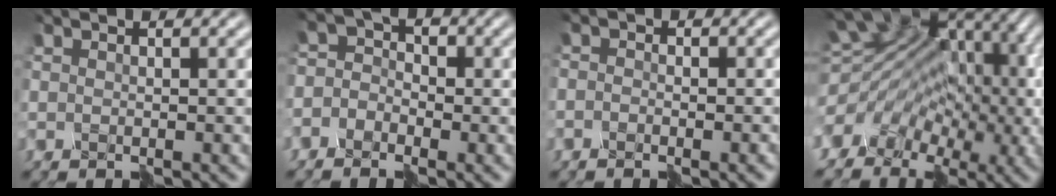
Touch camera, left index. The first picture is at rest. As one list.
[{"total": 5.2, "force": [-3.9, 3.4, 0.2], "torque": [0.005, 0.004, -0.078]}, {"total": 2.0, "force": [-1.9, 0.4, 0.0], "torque": [0.021, 0.005, -0.022]}, {"total": 11.2, "force": [1.7, 8.7, 6.8], "torque": [-0.127, 0.004, 0.036]}]